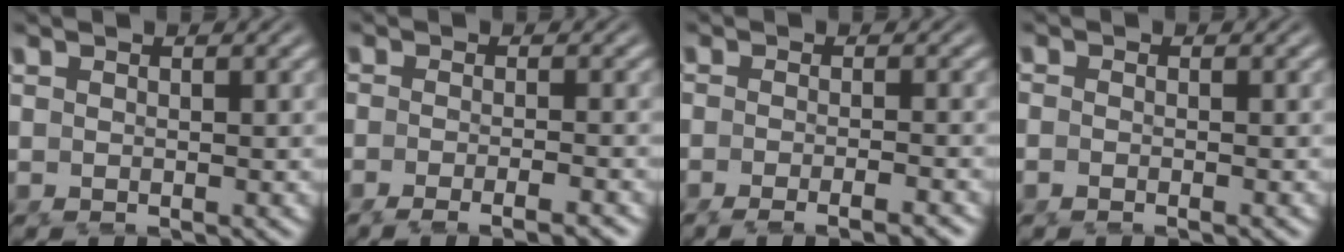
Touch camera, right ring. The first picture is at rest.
{"total": 3.6, "force": [-2.9, 0.3, 2.1], "torque": [-0.033, -0.005, -0.046]}
{"total": 3.3, "force": [-2.7, 0.2, 1.8], "torque": [-0.028, -0.003, -0.043]}
{"total": 1.1, "force": [-0.9, 0.3, 0.5], "torque": [-0.009, -0.003, -0.017]}